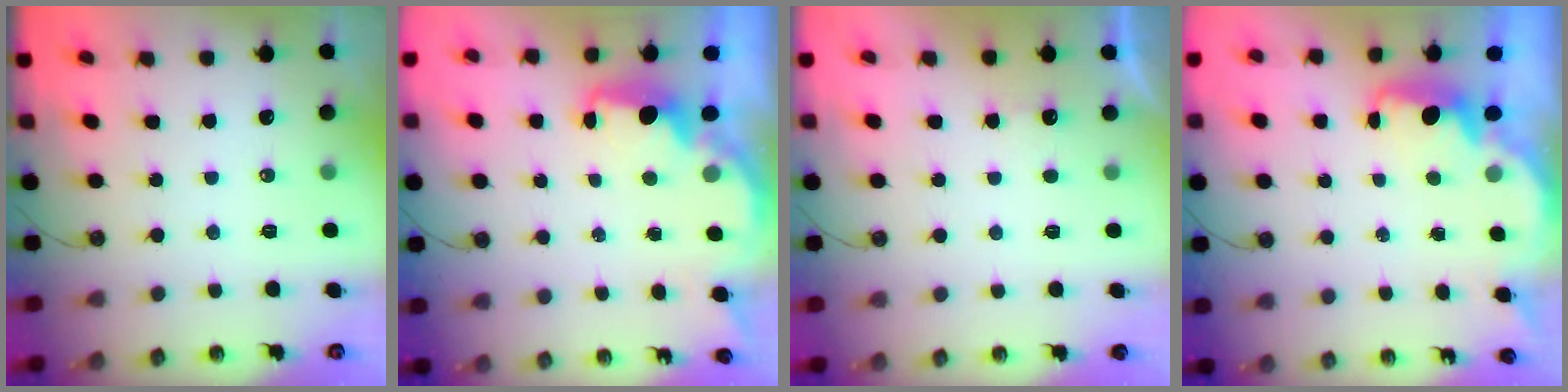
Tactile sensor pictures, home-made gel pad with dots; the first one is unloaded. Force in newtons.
{"total": 3.4, "press": 3.3, "slide": 0.6}
{"total": 0.9, "press": 0.6, "slide": 0.7}
{"total": 2.3, "press": 2.2, "slide": 0.6}